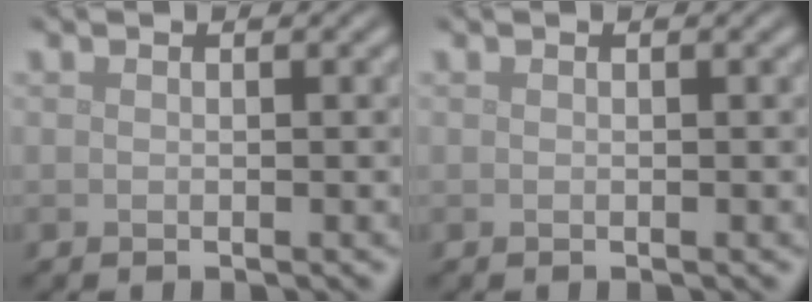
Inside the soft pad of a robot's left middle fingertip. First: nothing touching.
{"total": 0.0}